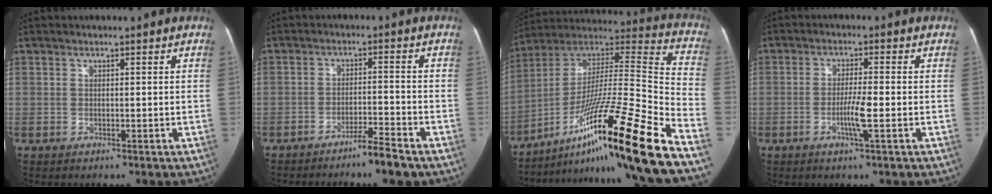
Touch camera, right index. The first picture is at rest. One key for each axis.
{"total": 4.9, "fx": -3.9, "fy": 0.0, "fz": 3.0, "tx": -0.048, "ty": -0.004, "tz": -0.069}
{"total": 29.7, "fx": -18.4, "fy": -0.3, "fz": 23.3, "tx": -0.321, "ty": 0.004, "tz": -0.317}
{"total": 4.5, "fx": -1.5, "fy": 0.0, "fz": 4.3, "tx": -0.083, "ty": -0.005, "tz": -0.028}